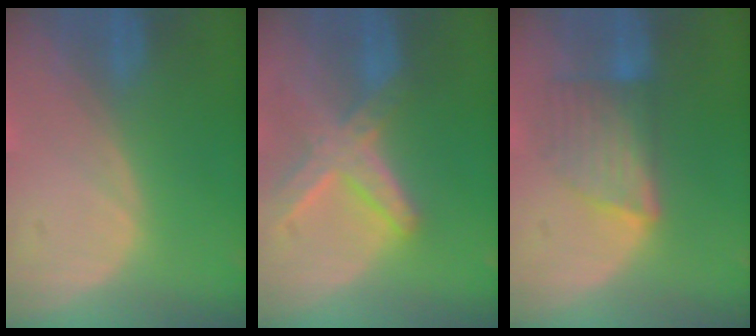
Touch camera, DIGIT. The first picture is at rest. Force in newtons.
{"total": 8.2, "press": 7.1, "slide": 4.1}
{"total": 6.6, "press": 6.5, "slide": 1.0}